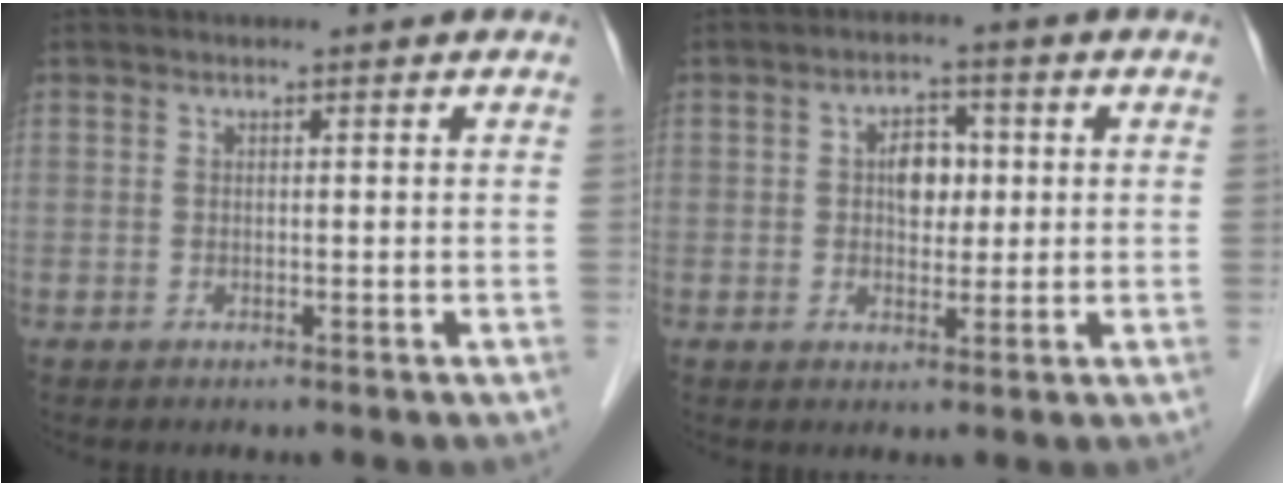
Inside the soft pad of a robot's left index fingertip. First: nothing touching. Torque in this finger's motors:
{"motor_torque": [0.16, 0.02, 0.09, 0.06]}